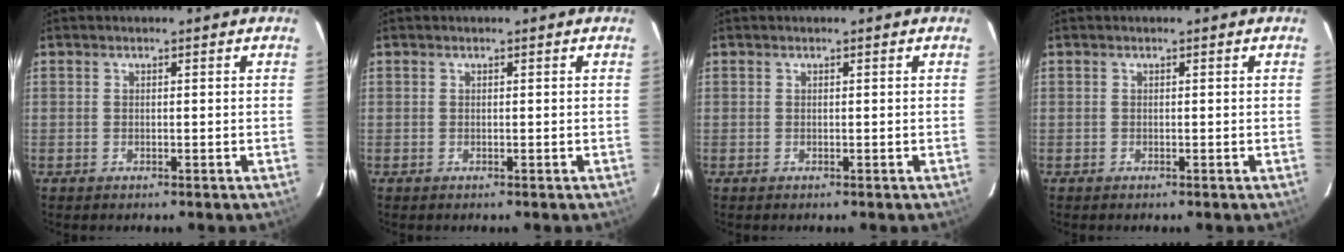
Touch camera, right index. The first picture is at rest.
{"total": 0.0}
{"total": 0.0}
{"total": 0.0}